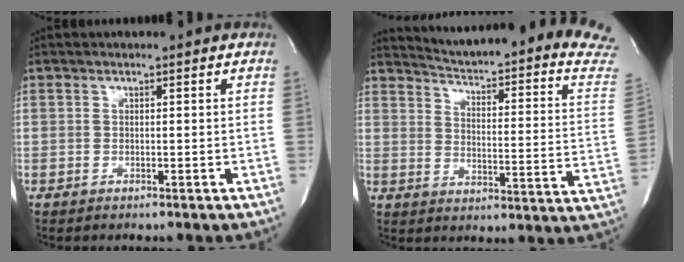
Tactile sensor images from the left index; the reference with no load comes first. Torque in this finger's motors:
{"motor_torque": [0.28, -0.81, 0.22, 0.01]}